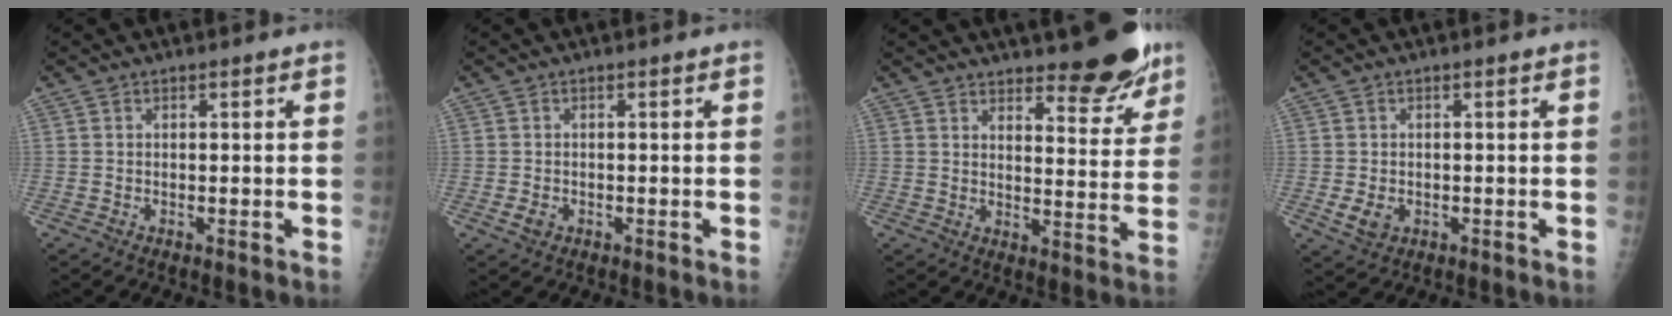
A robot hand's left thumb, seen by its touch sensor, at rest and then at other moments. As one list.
[{"total": 1.7, "force": [-0.5, 1.4, 1.0], "torque": [-0.014, 0.000, -0.006]}, {"total": 11.4, "force": [8.7, 3.6, 6.4], "torque": [-0.046, -0.065, 0.119]}, {"total": 3.2, "force": [-0.6, 2.5, 1.9], "torque": [-0.032, -0.003, -0.003]}]